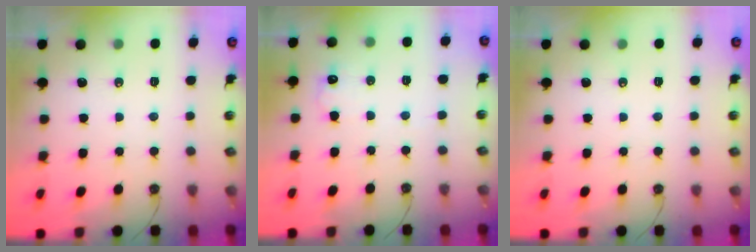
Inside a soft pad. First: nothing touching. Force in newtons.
{"total": 6.3, "press": 6.3, "slide": 0.5}
{"total": 0.0}